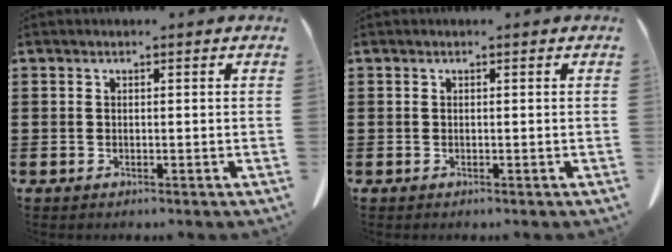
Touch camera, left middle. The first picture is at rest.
{"total": 0.0}